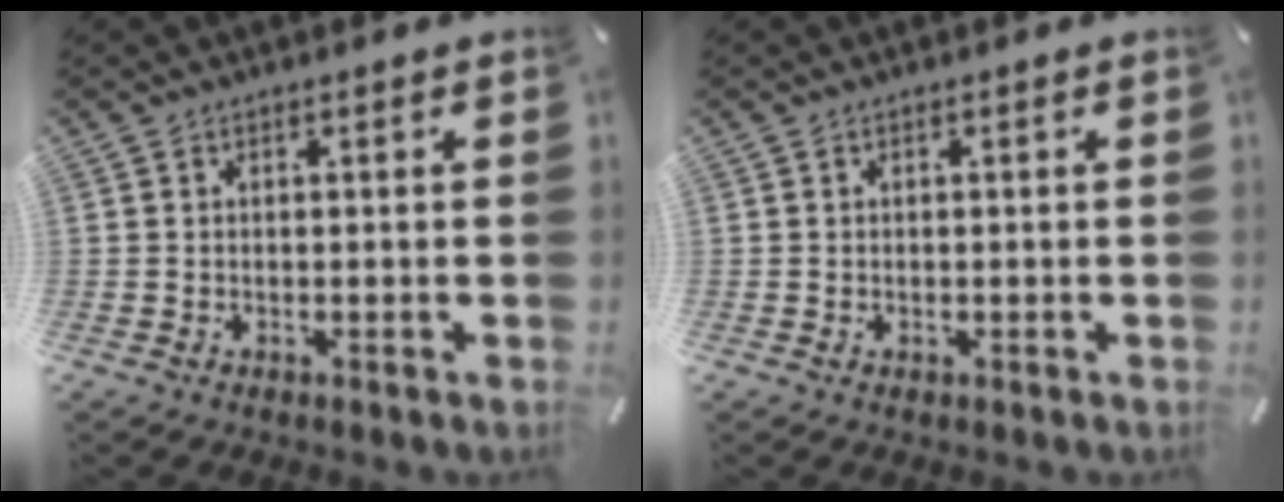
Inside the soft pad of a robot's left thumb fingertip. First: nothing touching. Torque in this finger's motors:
{"motor_torque": [-0.01, -0.18, -0.14, -0.10, -0.01]}